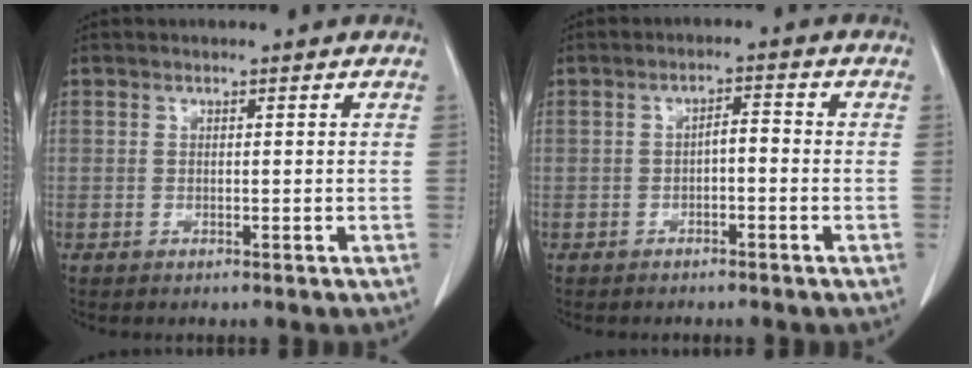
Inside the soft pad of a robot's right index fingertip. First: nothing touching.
{"total": 2.4, "force": [-0.7, 0.8, 2.2], "torque": [-0.035, 0.009, -0.011]}